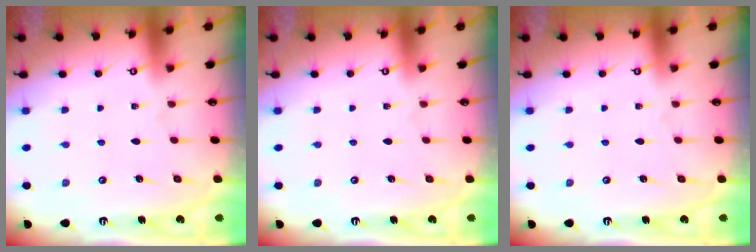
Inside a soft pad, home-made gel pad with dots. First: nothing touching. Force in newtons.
{"total": 0.0}
{"total": 0.0}